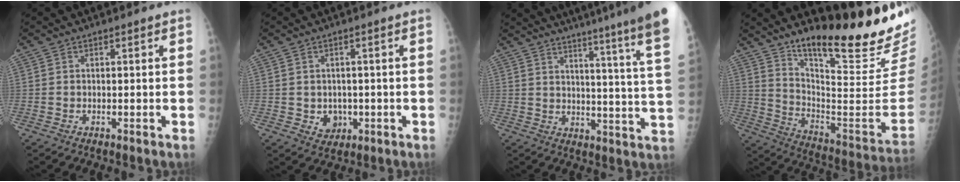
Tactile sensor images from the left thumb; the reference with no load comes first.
{"total": 4.1, "force": [-0.7, 3.5, 2.1], "torque": [-0.008, 0.003, -0.001]}
{"total": 23.9, "force": [18.8, -0.4, 14.9], "torque": [-0.188, -0.115, 0.231]}
{"total": 25.1, "force": [19.5, 2.9, 15.5], "torque": [-0.211, -0.151, 0.291]}